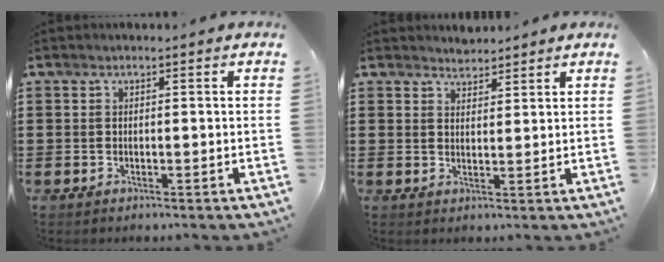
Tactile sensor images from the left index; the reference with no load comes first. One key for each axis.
{"total": 2.3, "fx": 2.3, "fy": 0.5, "fz": -0.3, "tx": 0.000, "ty": 0.000, "tz": 0.045}